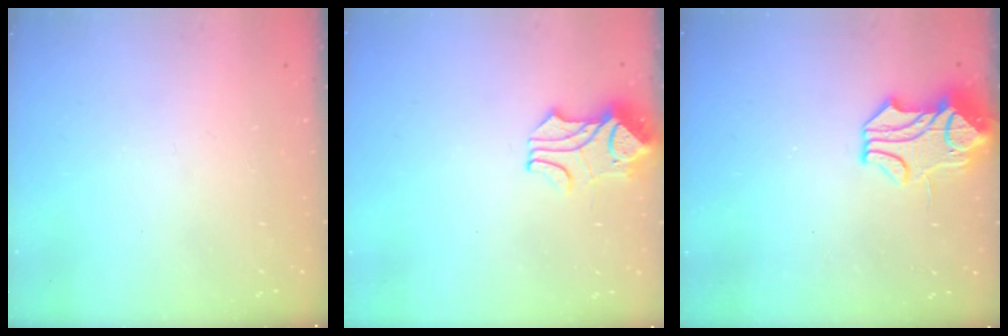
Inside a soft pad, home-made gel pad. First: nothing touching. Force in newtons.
{"total": 1.8, "press": 1.4, "slide": 1.0}
{"total": 2.1, "press": 1.5, "slide": 1.5}